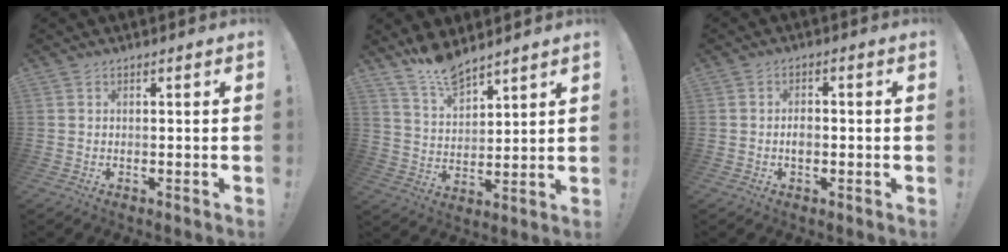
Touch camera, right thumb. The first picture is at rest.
{"total": 10.0, "force": [9.1, 3.0, 3.0], "torque": [-0.057, -0.067, 0.173]}
{"total": 2.8, "force": [-1.0, 1.7, 1.9], "torque": [-0.024, 0.005, -0.021]}